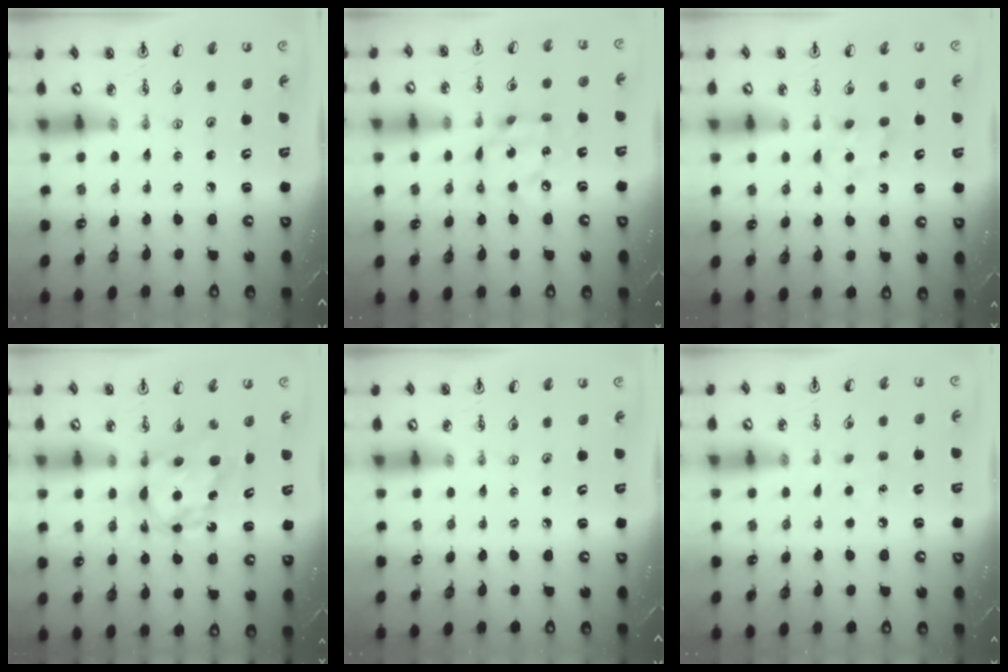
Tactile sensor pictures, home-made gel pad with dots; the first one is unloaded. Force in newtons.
{"total": 10.9, "press": 10.9, "slide": 0.9}
{"total": 5.3, "press": 5.2, "slide": 0.7}
{"total": 7.2, "press": 7.1, "slide": 0.7}
{"total": 0.0}
{"total": 4.6, "press": 4.6, "slide": 0.6}